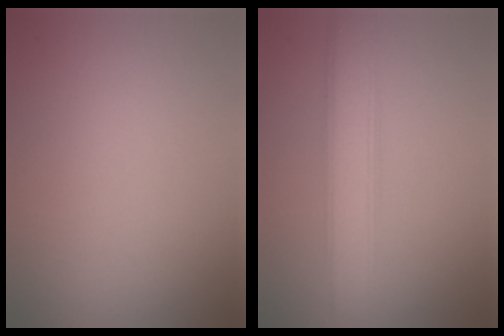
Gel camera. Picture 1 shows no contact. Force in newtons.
{"total": 4.5, "press": 4.5, "slide": 0.2}